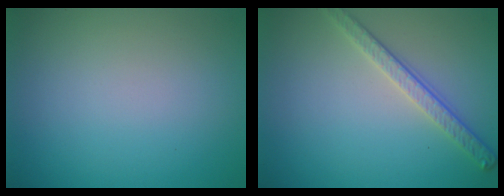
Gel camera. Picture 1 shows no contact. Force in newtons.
{"total": 2.8, "press": 2.6, "slide": 1.1}